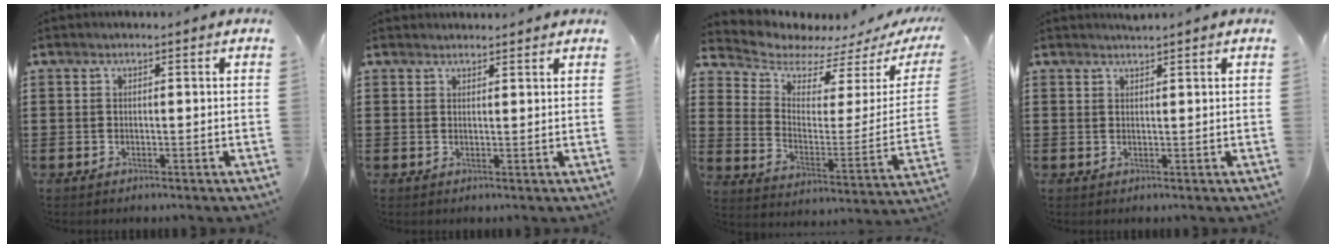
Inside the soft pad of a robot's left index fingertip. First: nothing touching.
{"total": 1.5, "force": [1.5, 0.2, 0.0], "torque": [-0.003, 0.001, 0.029]}
{"total": 5.3, "force": [5.0, 1.8, 0.4], "torque": [-0.047, -0.045, 0.085]}
{"total": 1.2, "force": [1.2, -0.2, 0.2], "torque": [-0.005, -0.002, 0.023]}